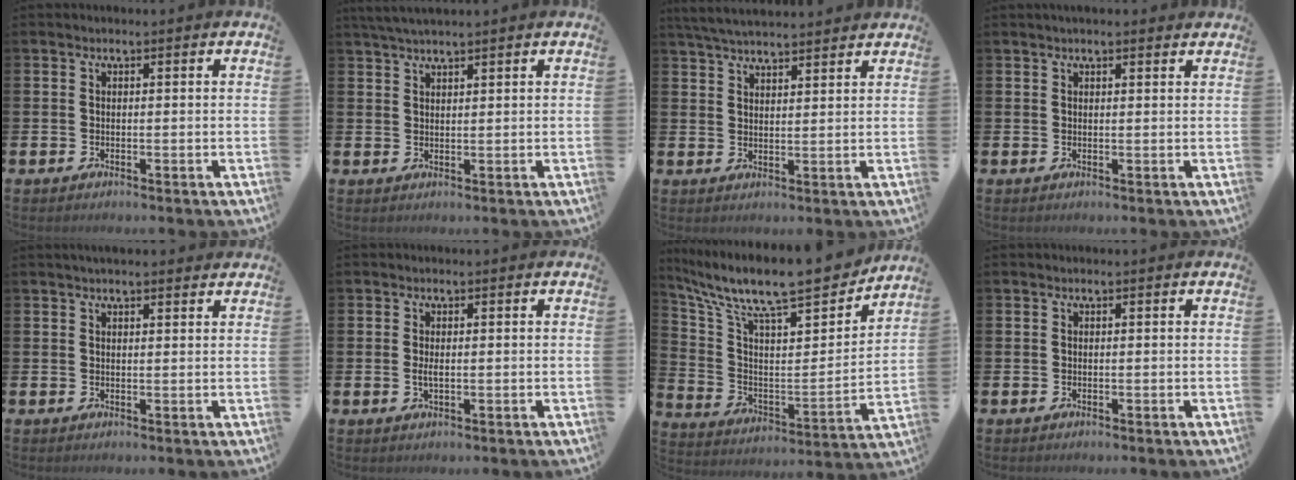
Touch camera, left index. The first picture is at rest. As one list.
[{"total": 2.8, "force": [2.6, 0.1, 1.0], "torque": [-0.029, 0.000, 0.049]}, {"total": 4.5, "force": [4.4, 0.3, 0.9], "torque": [-0.033, -0.016, 0.081]}, {"total": 1.4, "force": [1.3, 0.2, 0.5], "torque": [0.001, -0.001, 0.022]}, {"total": 2.1, "force": [2.1, 0.3, 0.5], "torque": [-0.002, -0.007, 0.035]}, {"total": 1.4, "force": [0.0, 0.5, 1.3], "torque": [-0.023, 0.002, -0.003]}, {"total": 12.7, "force": [10.8, 2.9, 6.0], "torque": [-0.138, -0.083, 0.179]}, {"total": 0.0}]